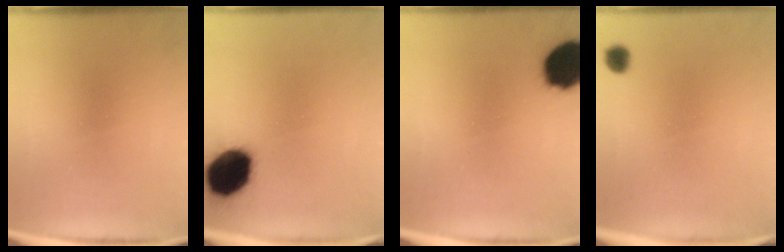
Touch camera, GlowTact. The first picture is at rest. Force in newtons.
{"total": 15.9}
{"total": 13.3}
{"total": 2.3}